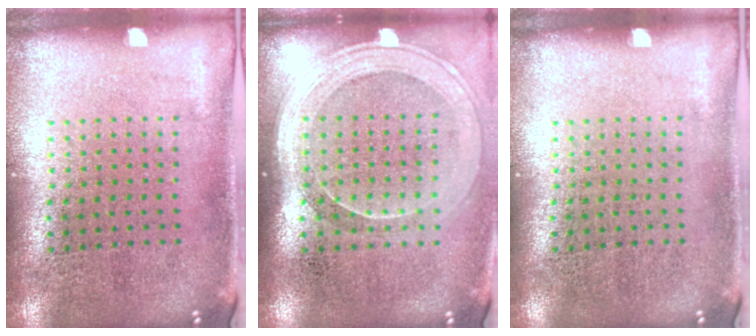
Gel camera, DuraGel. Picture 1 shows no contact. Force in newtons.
{"total": 1.8, "press": 1.7, "slide": 0.8}
{"total": 0.0}